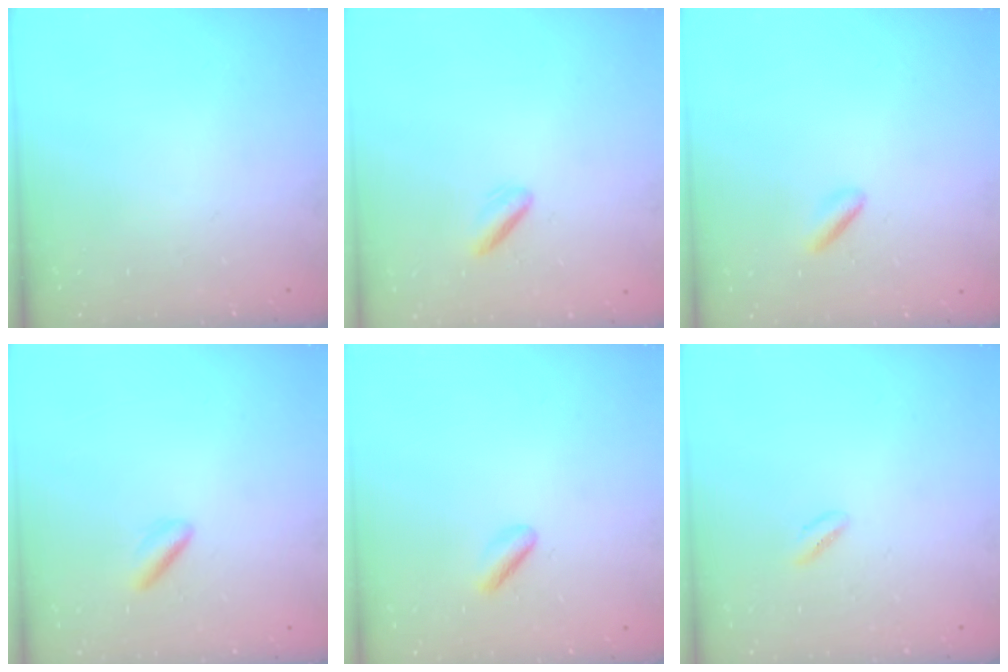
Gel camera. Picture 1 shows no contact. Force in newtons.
{"total": 1.2, "press": 0.8, "slide": 0.8}
{"total": 1.6, "press": 1.5, "slide": 0.6}
{"total": 3.7, "press": 3.6, "slide": 0.7}
{"total": 1.9, "press": 1.6, "slide": 1.0}
{"total": 1.1, "press": 0.9, "slide": 0.5}